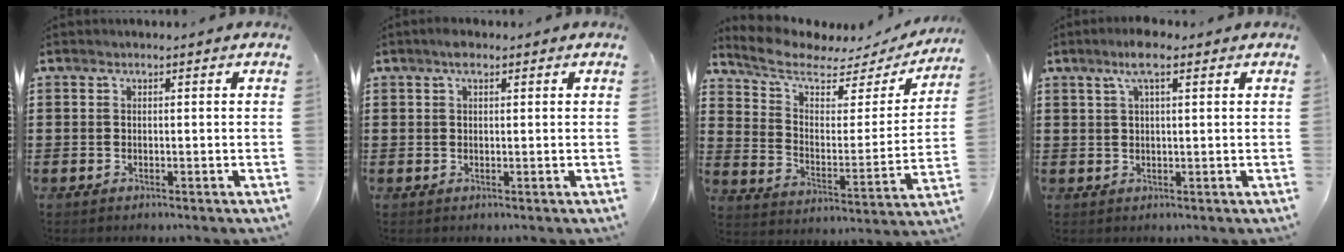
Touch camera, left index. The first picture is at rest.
{"total": 2.0, "force": [1.2, 0.8, 1.4], "torque": [-0.024, 0.002, 0.019]}
{"total": 6.4, "force": [5.0, 2.3, 3.3], "torque": [-0.089, -0.030, 0.083]}
{"total": 4.7, "force": [2.6, 1.0, 3.7], "torque": [-0.079, 0.007, 0.045]}